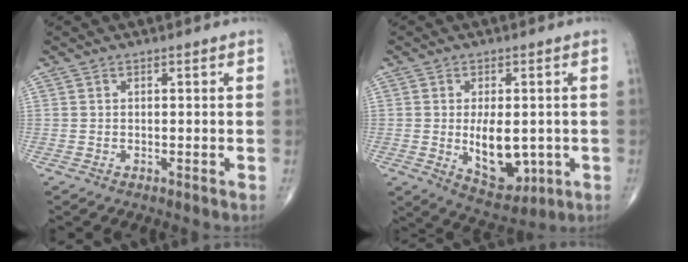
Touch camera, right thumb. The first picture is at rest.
{"total": 10.6, "force": [-1.2, 5.9, 8.7], "torque": [-0.110, -0.011, -0.002]}